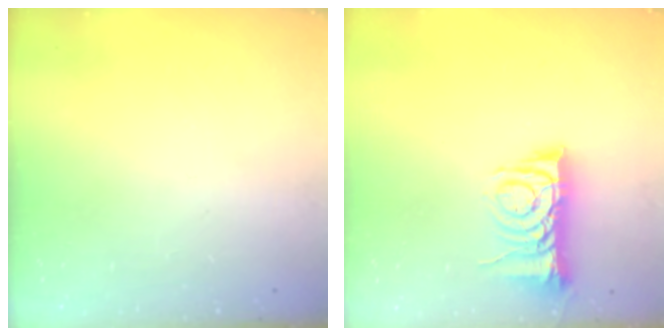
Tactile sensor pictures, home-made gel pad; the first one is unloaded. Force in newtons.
{"total": 7.2, "press": 7.1, "slide": 0.8}